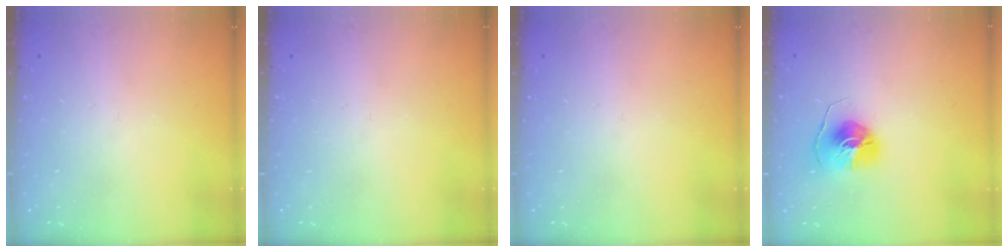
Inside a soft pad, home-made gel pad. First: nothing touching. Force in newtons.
{"total": 0.0}
{"total": 0.0}
{"total": 9.2, "press": 9.2, "slide": 0.4}